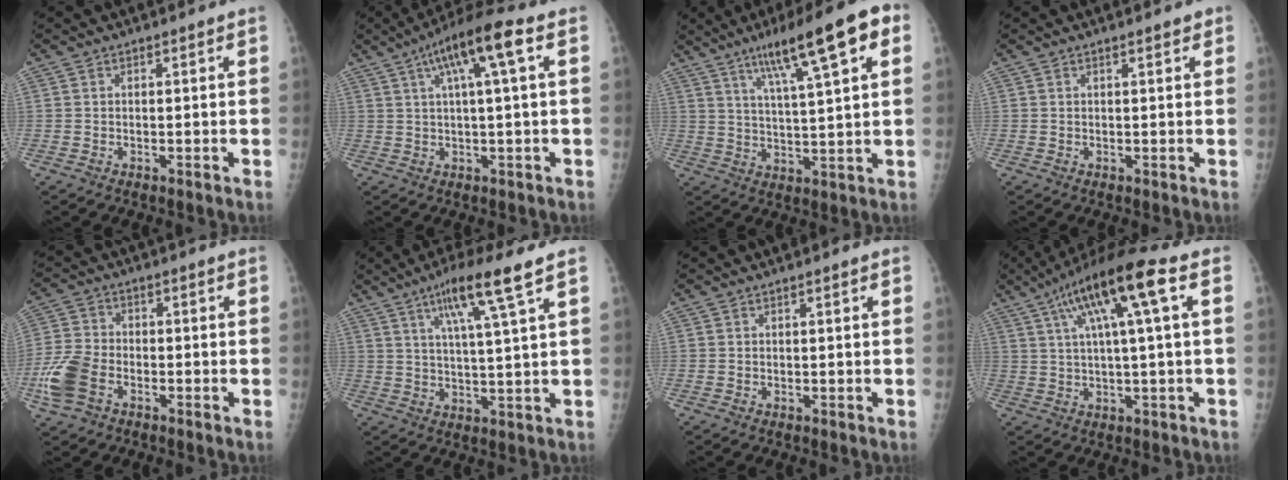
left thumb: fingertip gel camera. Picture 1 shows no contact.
{"total": 10.2, "force": [3.6, 1.3, 9.5], "torque": [-0.174, 0.025, 0.052]}
{"total": 16.0, "force": [7.7, 2.7, 13.8], "torque": [-0.205, -0.005, 0.120]}
{"total": 1.2, "force": [0.8, 0.3, 0.9], "torque": [-0.010, -0.002, 0.009]}
{"total": 8.8, "force": [-3.8, 5.7, 5.4], "torque": [-0.128, 0.014, -0.076]}
{"total": 10.1, "force": [5.4, -0.3, 8.5], "torque": [-0.153, -0.017, 0.096]}
{"total": 0.0}
{"total": 13.8, "force": [4.6, 1.8, 12.9], "torque": [-0.236, 0.028, 0.073]}